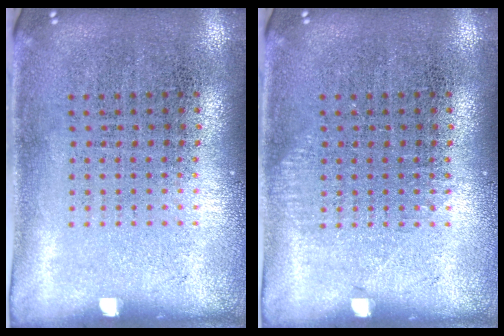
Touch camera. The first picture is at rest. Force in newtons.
{"total": 0.8, "press": 0.7, "slide": 0.2}